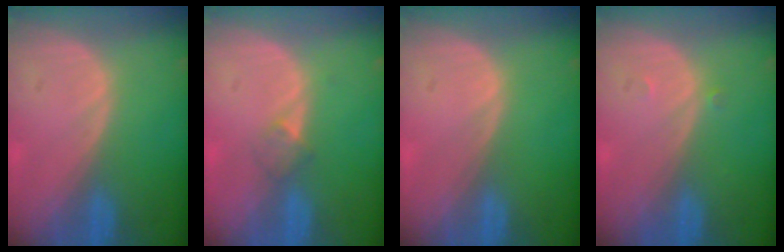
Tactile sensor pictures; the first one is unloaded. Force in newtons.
{"total": 2.1, "press": 1.8, "slide": 1.0}
{"total": 0.0}
{"total": 0.7, "press": 0.5, "slide": 0.5}